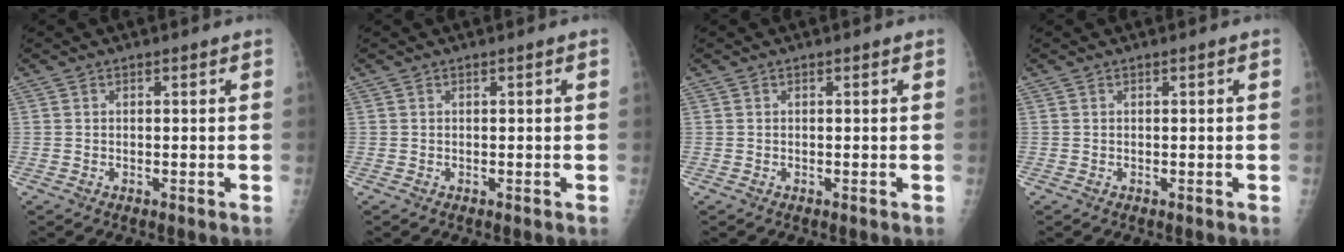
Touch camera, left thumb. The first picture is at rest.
{"total": 0.0}
{"total": 0.0}
{"total": 0.0}